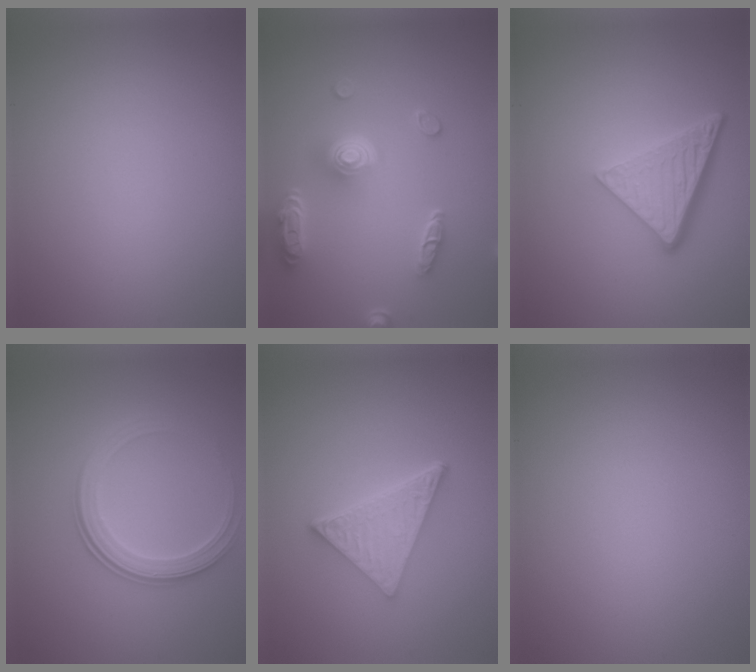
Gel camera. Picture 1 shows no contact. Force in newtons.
{"total": 5.2, "press": 4.0, "slide": 3.2}
{"total": 4.7, "press": 3.5, "slide": 3.2}
{"total": 3.3, "press": 2.8, "slide": 1.8}
{"total": 5.1, "press": 3.8, "slide": 3.4}
{"total": 0.0}